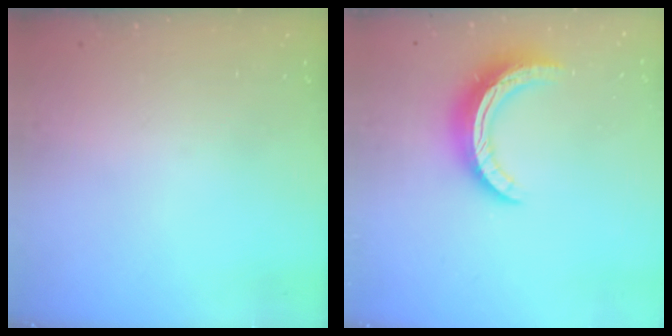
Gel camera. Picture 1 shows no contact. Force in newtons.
{"total": 12.9, "press": 12.9, "slide": 0.3}